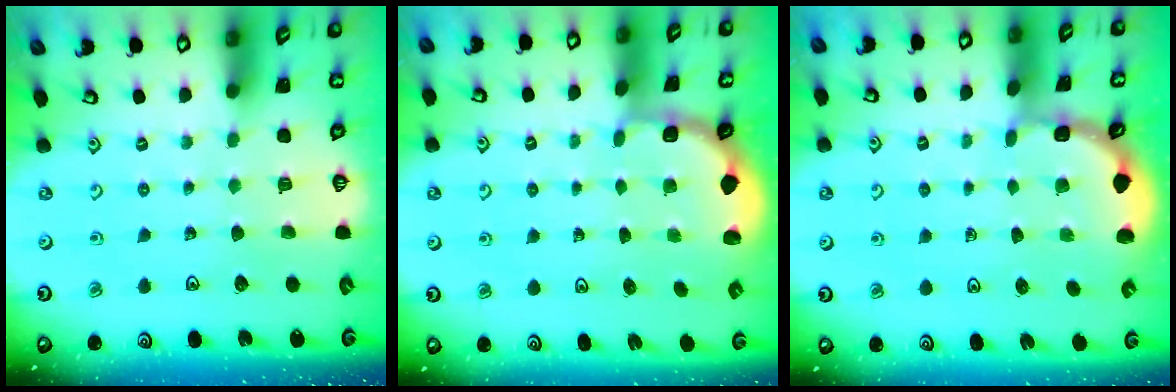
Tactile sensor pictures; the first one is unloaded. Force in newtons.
{"total": 1.8, "press": 1.6, "slide": 0.7}
{"total": 1.6, "press": 1.6, "slide": 0.2}